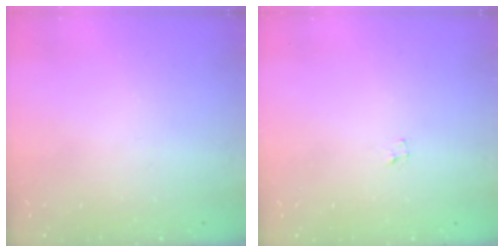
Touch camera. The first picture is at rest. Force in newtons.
{"total": 1.2, "press": 1.2, "slide": 0.1}